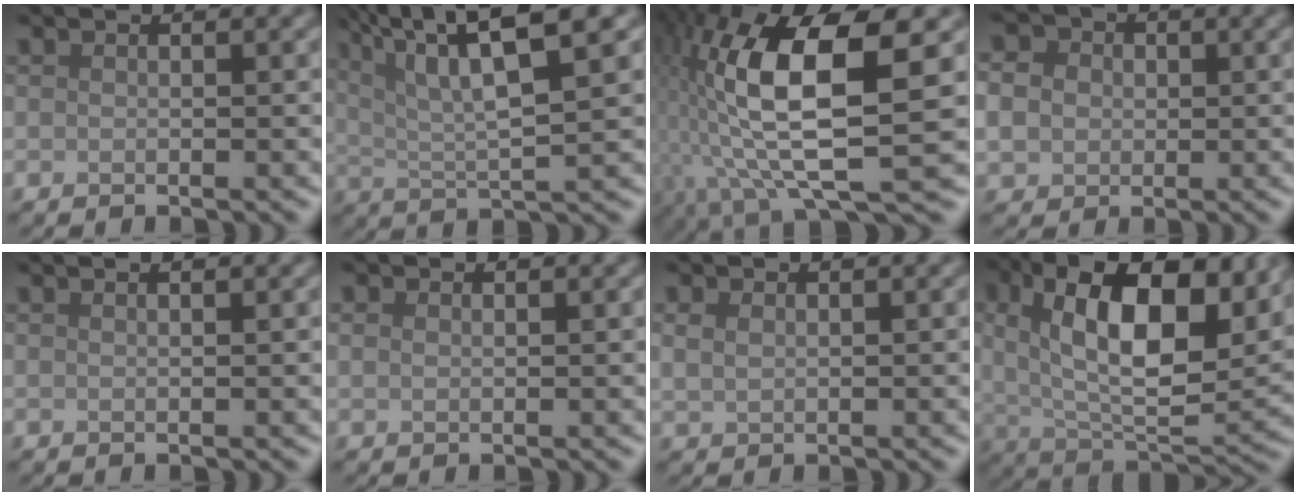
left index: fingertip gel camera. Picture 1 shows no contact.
{"total": 9.6, "force": [4.8, 2.0, 8.0], "torque": [-0.128, 0.020, 0.081]}
{"total": 14.3, "force": [1.8, 5.1, 13.3], "torque": [-0.257, 0.000, 0.039]}
{"total": 6.1, "force": [0.8, 5.4, 2.7], "torque": [-0.052, 0.027, -0.007]}
{"total": 1.3, "force": [0.8, 0.5, 0.9], "torque": [-0.003, -0.001, -0.001]}
{"total": 0.6, "force": [0.4, 0.3, 0.3], "torque": [-0.007, 0.001, 0.009]}
{"total": 1.2, "force": [0.5, 0.8, 0.7], "torque": [-0.018, 0.000, 0.014]}
{"total": 13.7, "force": [4.4, 6.5, 11.2], "torque": [-0.172, 0.006, 0.070]}